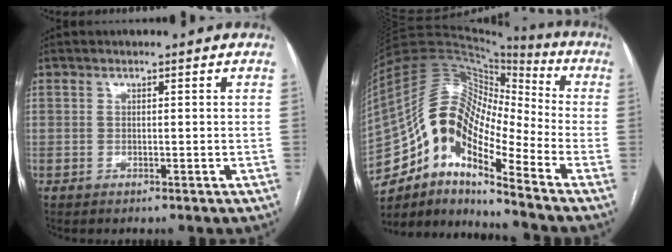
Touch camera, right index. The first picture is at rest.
{"total": 16.8, "force": [-9.6, 5.5, 12.6], "torque": [-0.233, 0.048, -0.170]}